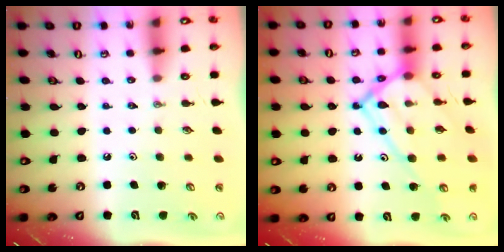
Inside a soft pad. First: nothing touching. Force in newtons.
{"total": 17.7, "press": 17.6, "slide": 2.1}